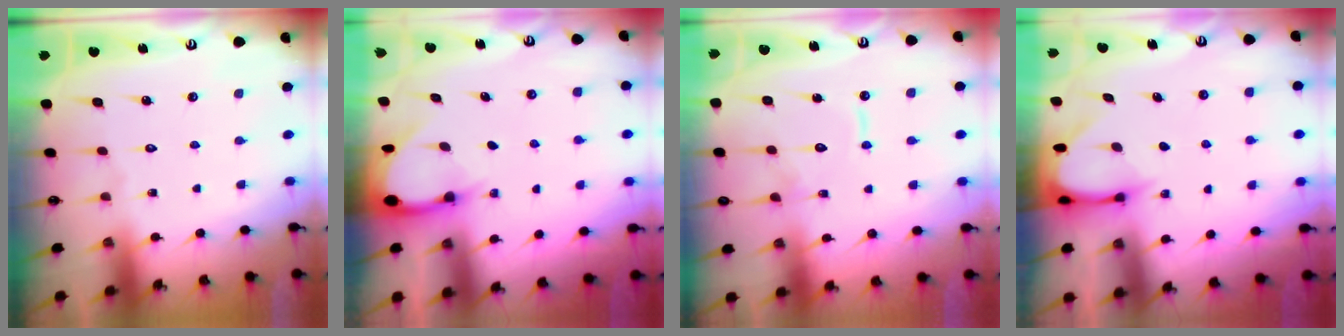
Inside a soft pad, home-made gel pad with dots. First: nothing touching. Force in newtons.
{"total": 3.5, "press": 3.5, "slide": 0.2}
{"total": 10.2, "press": 10.1, "slide": 1.0}
{"total": 3.8, "press": 3.8, "slide": 0.2}